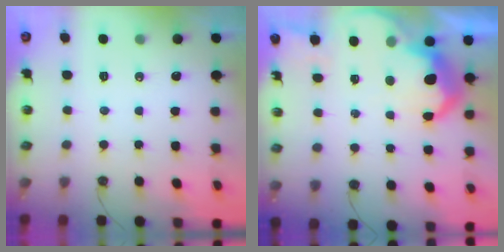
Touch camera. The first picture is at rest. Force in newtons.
{"total": 11.3, "press": 11.3, "slide": 0.9}